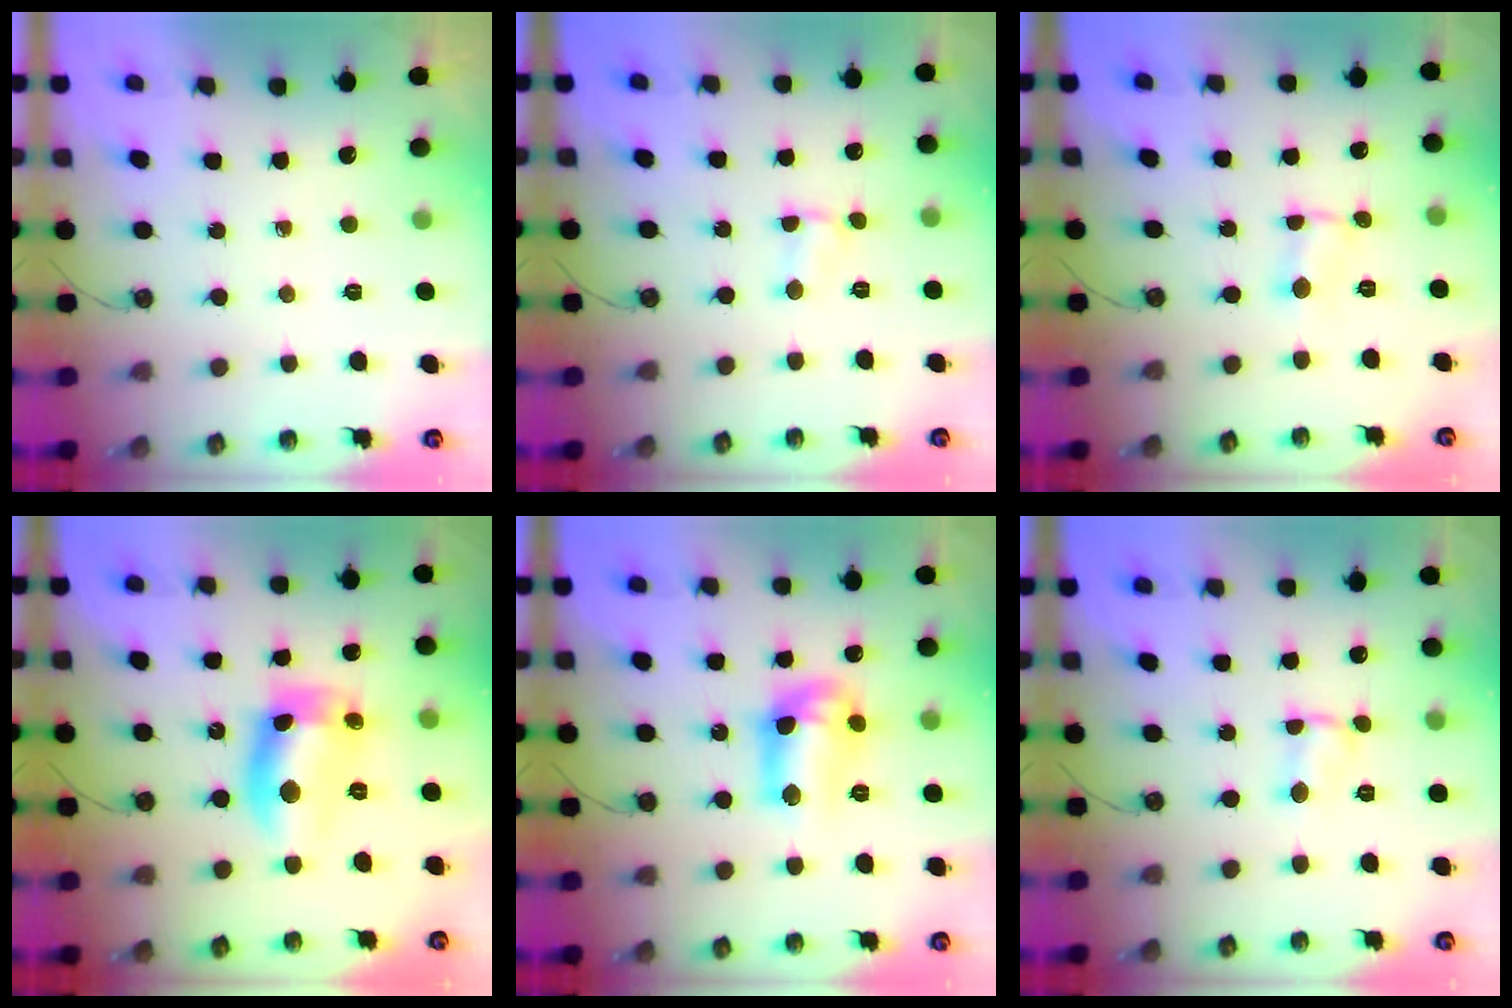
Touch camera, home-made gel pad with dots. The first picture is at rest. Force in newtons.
{"total": 1.5, "press": 1.5, "slide": 0.2}
{"total": 1.9, "press": 1.9, "slide": 0.2}
{"total": 12.9, "press": 12.8, "slide": 1.0}
{"total": 13.3, "press": 12.7, "slide": 4.0}
{"total": 1.8, "press": 1.8, "slide": 0.3}